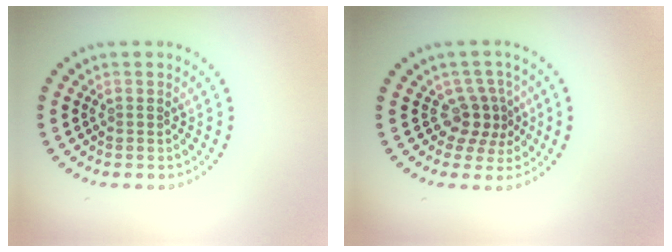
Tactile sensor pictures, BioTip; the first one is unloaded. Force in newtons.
{"total": 2.9, "press": 2.2, "slide": 1.9}